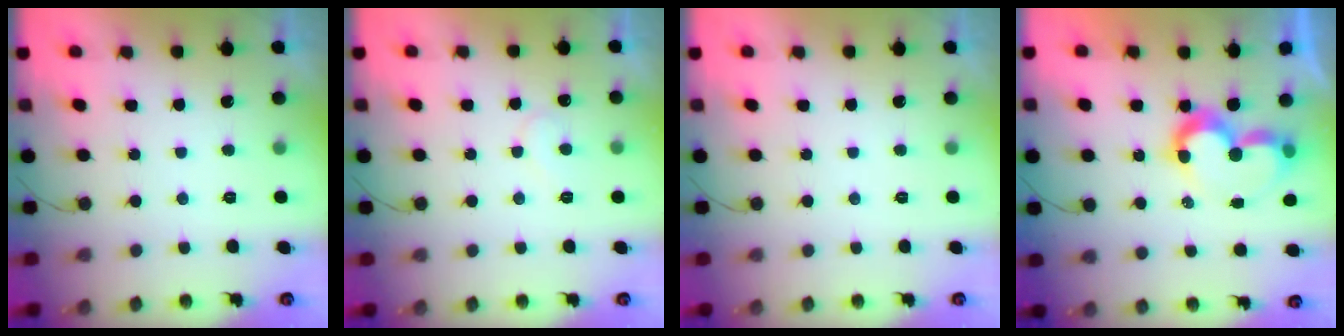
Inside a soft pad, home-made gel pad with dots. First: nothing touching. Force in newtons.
{"total": 4.9, "press": 4.9, "slide": 0.4}
{"total": 0.0}
{"total": 8.9, "press": 8.9, "slide": 0.7}